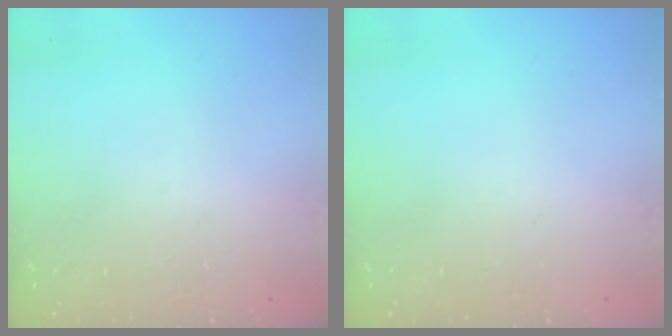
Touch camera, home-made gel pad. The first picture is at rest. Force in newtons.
{"total": 0.0}